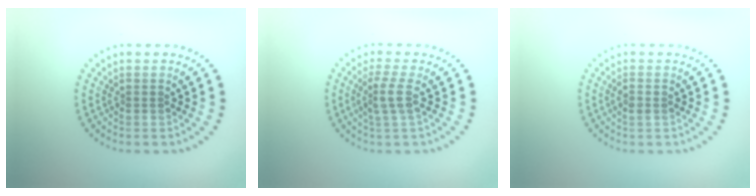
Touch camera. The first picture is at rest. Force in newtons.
{"total": 2.4, "press": 1.7, "slide": 1.6}
{"total": 1.1, "press": 1.0, "slide": 0.4}